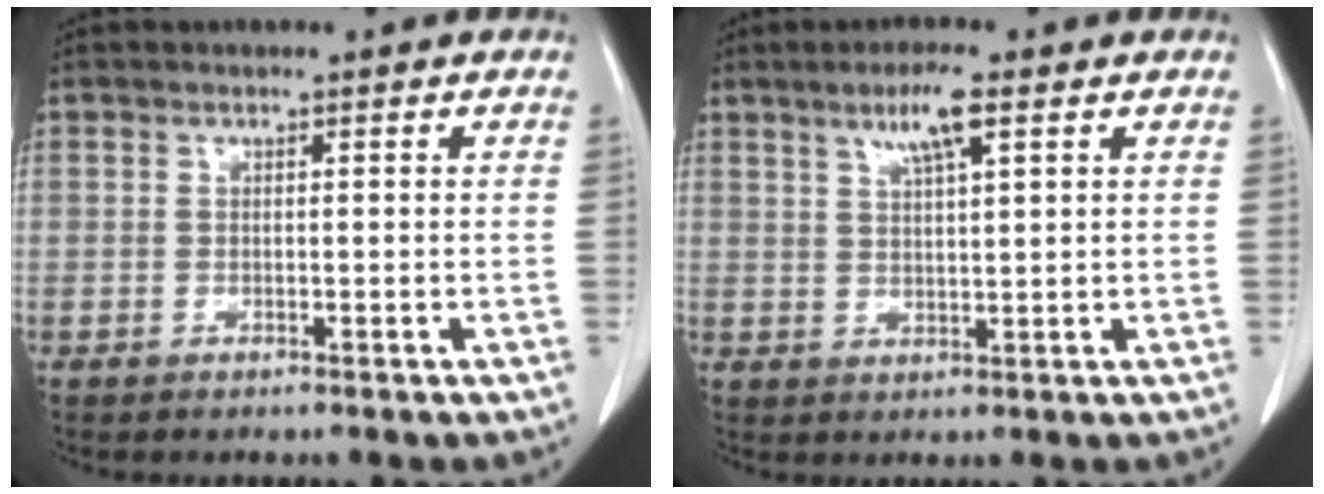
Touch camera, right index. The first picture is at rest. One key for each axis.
{"total": 5.2, "fx": 2.9, "fy": 0.4, "fz": 4.3, "tx": -0.079, "ty": 0.003, "tz": 0.052}